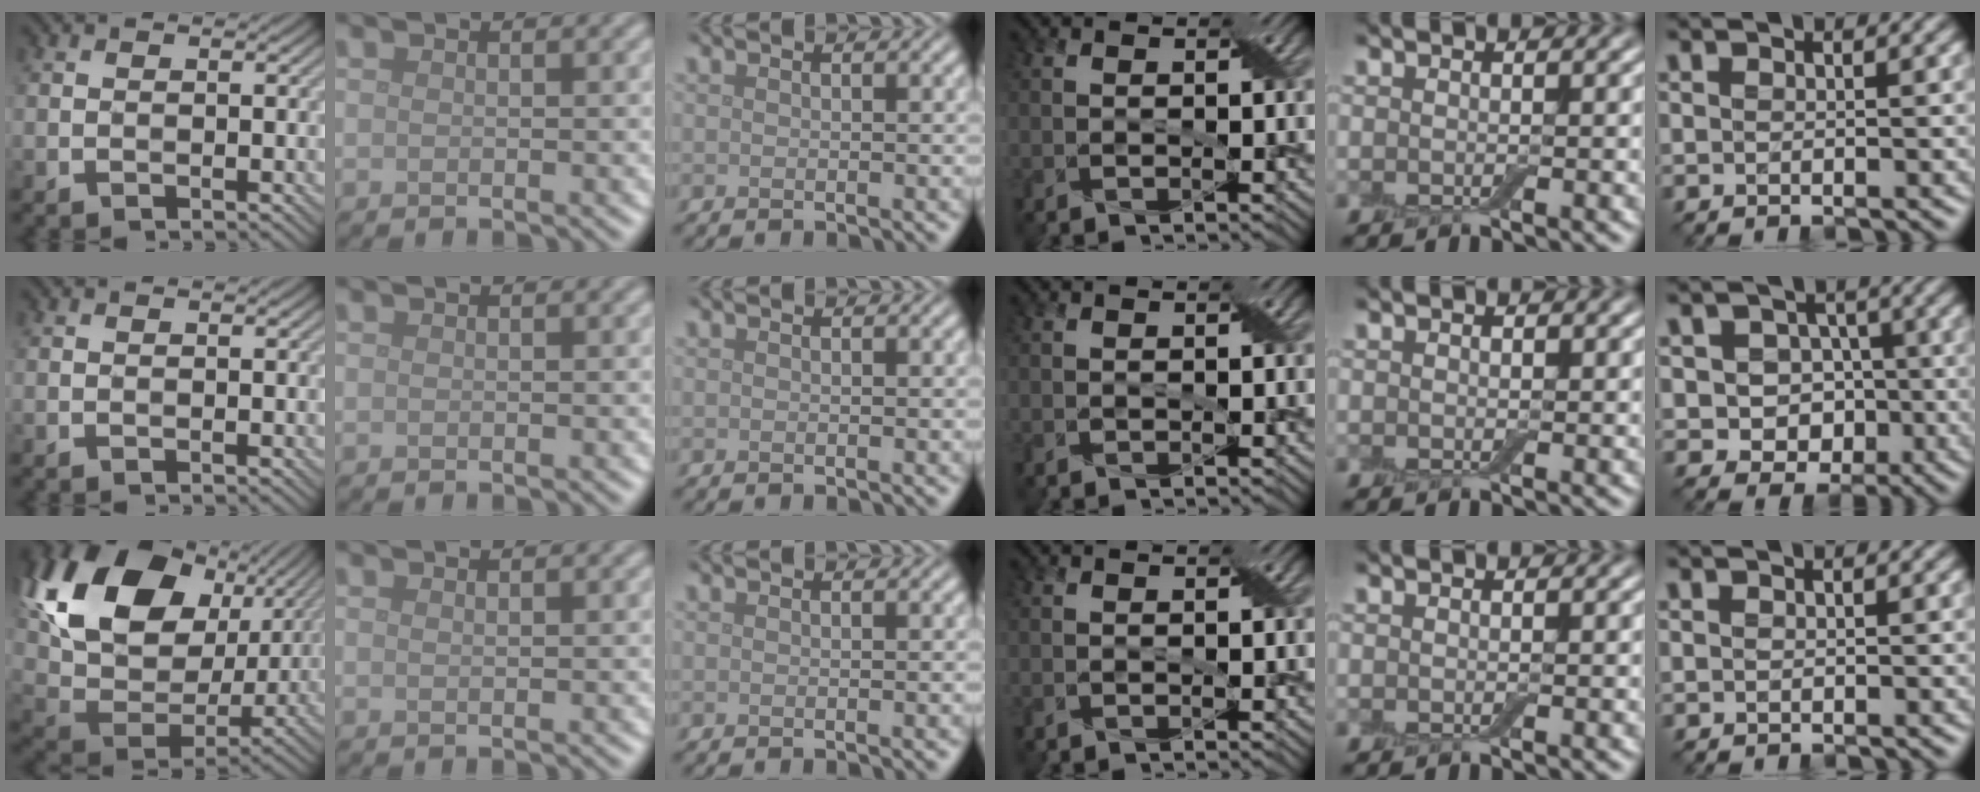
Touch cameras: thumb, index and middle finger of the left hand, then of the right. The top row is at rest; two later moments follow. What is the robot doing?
{"motion": "peel", "object": "adhesive wrap"}